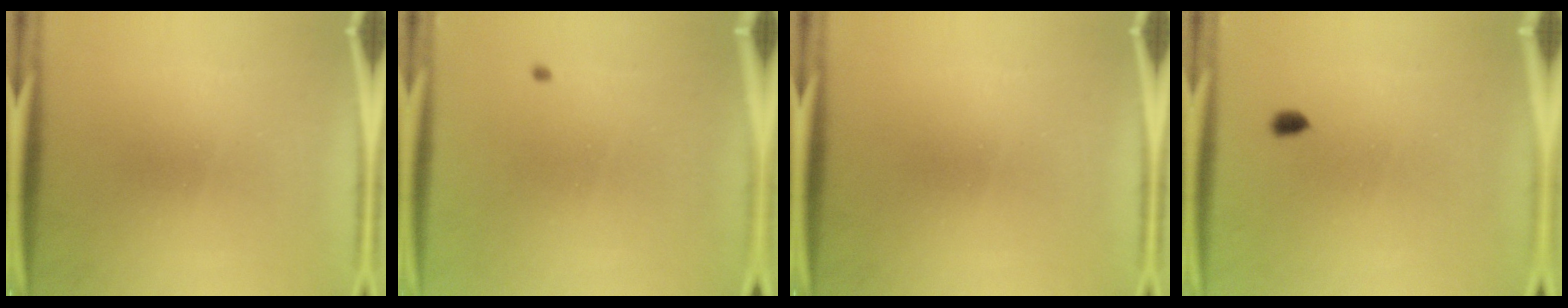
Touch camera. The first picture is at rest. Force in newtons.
{"total": 0.6}
{"total": 0.0}
{"total": 1.2}